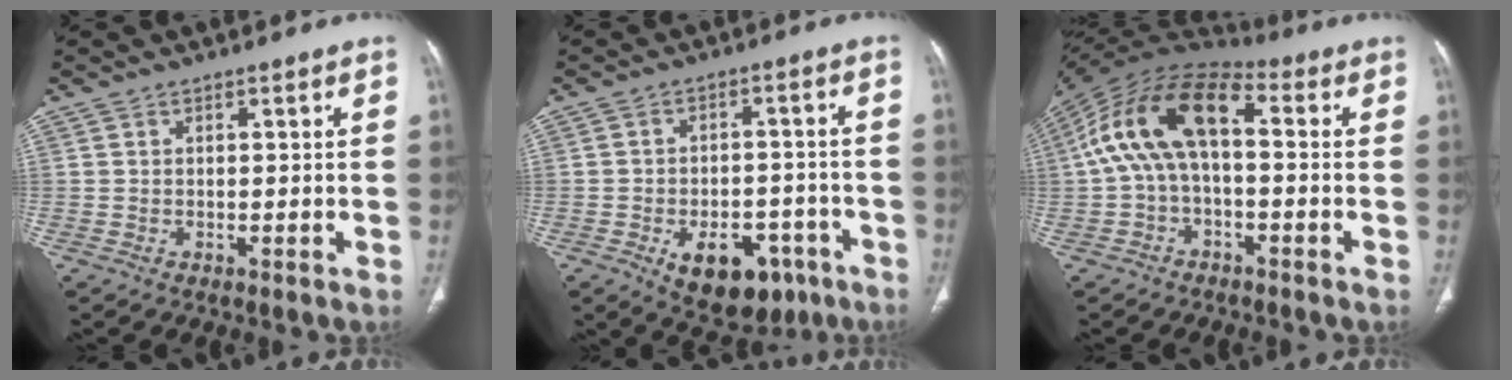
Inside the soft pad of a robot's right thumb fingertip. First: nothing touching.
{"total": 12.8, "force": [-6.3, 7.8, 7.9], "torque": [-0.081, 0.034, -0.078]}
{"total": 15.3, "force": [0.9, 8.0, 13.0], "torque": [-0.242, 0.050, 0.008]}